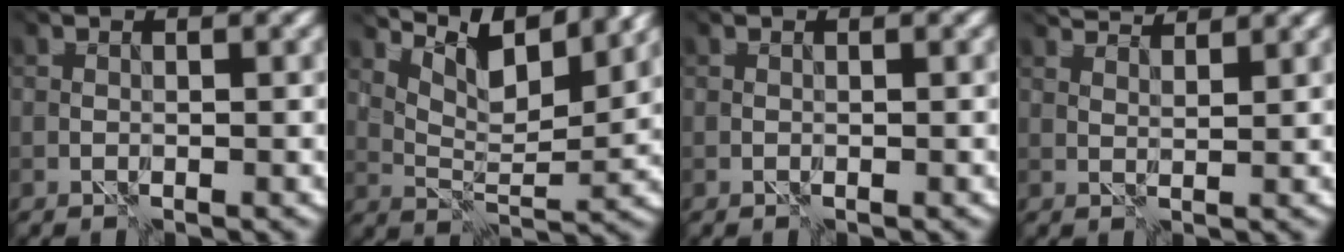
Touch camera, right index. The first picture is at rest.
{"total": 7.4, "force": [5.7, 1.4, 4.5], "torque": [-0.085, 0.002, 0.122]}
{"total": 0.0}
{"total": 4.9, "force": [4.6, 0.2, 1.4], "torque": [-0.035, 0.002, 0.085]}